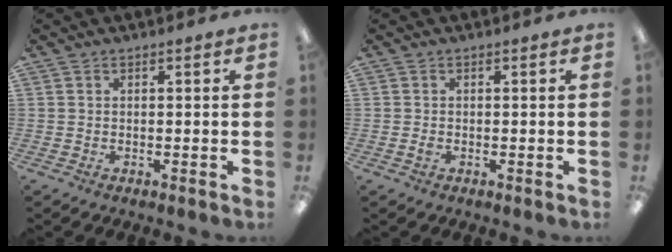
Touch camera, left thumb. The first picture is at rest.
{"total": 0.9, "force": [-0.3, 0.7, 0.6], "torque": [-0.012, 0.001, -0.006]}